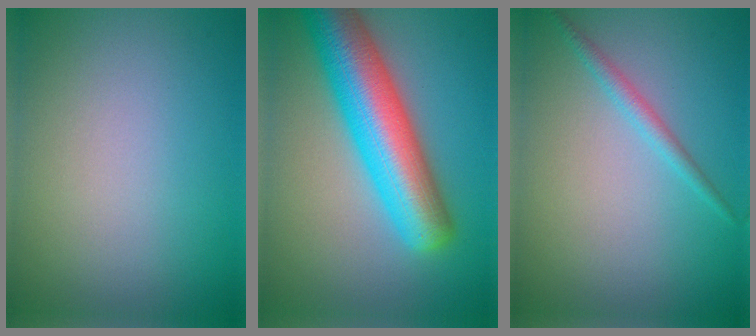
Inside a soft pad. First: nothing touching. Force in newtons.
{"total": 10.2, "press": 10.2, "slide": 0.3}
{"total": 1.4, "press": 1.4, "slide": 0.1}